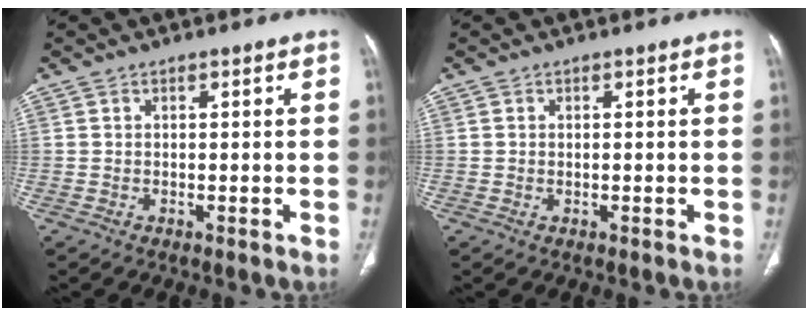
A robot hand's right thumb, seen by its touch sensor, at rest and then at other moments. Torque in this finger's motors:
{"motor_torque": [0.31, -0.03, -0.10, 0.06, 0.01]}